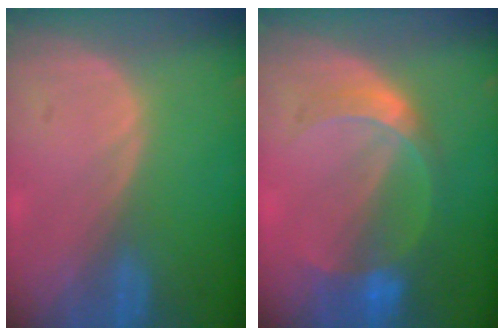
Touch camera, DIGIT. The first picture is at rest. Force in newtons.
{"total": 6.4, "press": 5.7, "slide": 2.9}